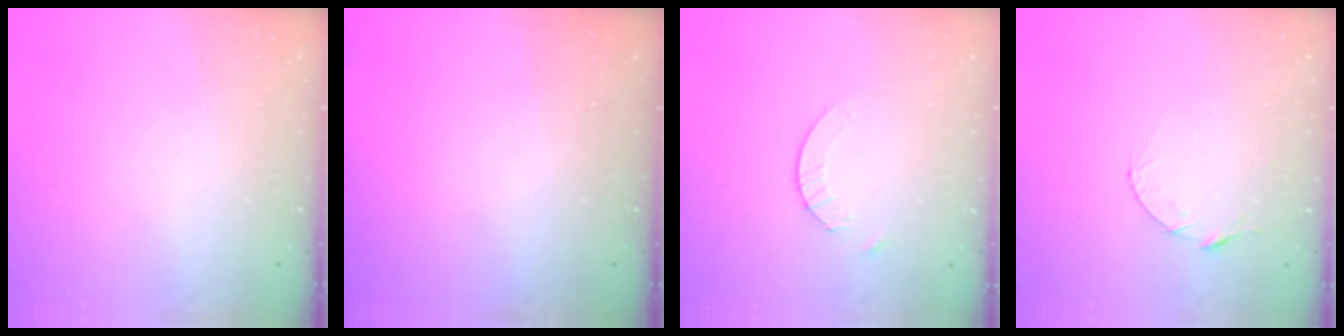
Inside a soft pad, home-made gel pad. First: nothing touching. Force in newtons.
{"total": 0.0}
{"total": 4.2, "press": 4.2, "slide": 0.4}
{"total": 4.3, "press": 4.2, "slide": 0.4}